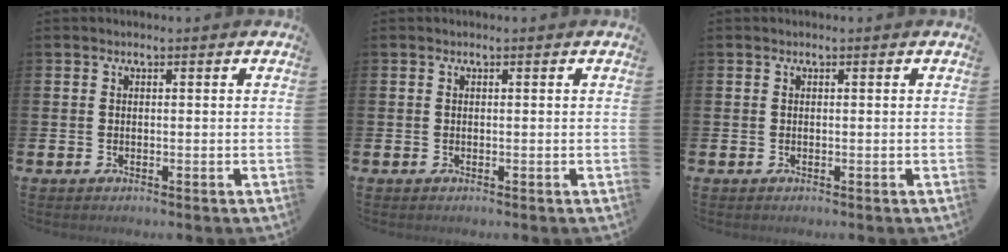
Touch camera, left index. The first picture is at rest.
{"total": 0.0}
{"total": 0.0}